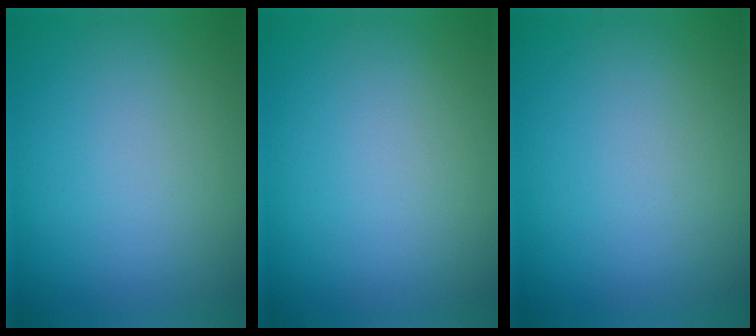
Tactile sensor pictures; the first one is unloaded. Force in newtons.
{"total": 0.0}
{"total": 0.0}